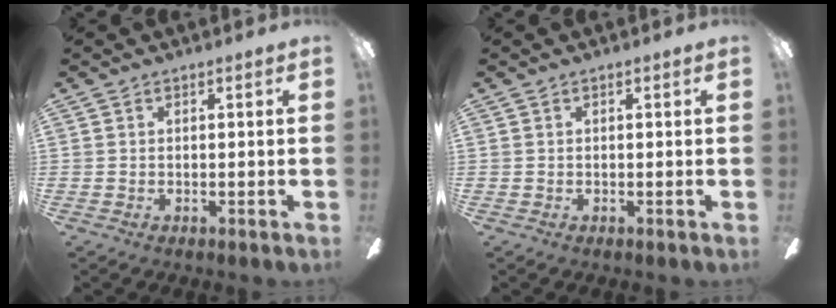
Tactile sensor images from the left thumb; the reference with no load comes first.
{"total": 0.0}